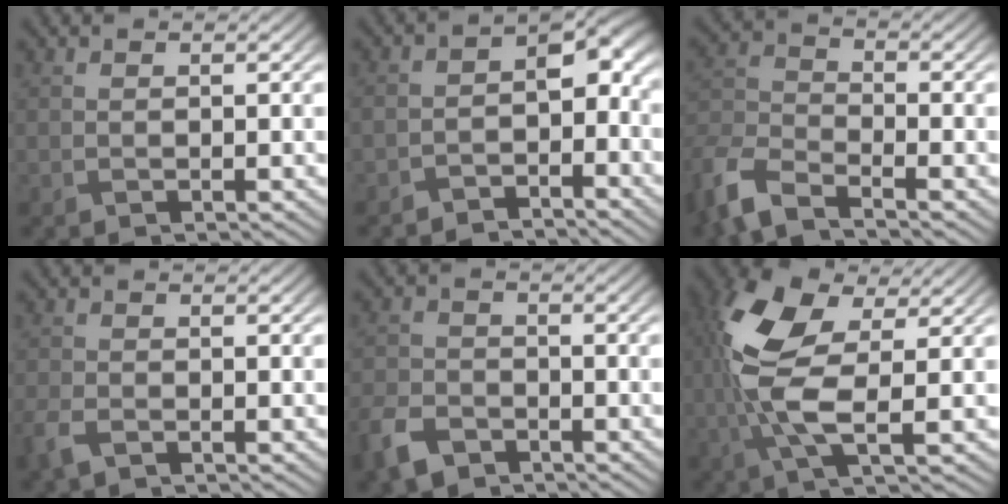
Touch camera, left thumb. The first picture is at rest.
{"total": 5.8, "force": [-3.5, 2.7, 3.9], "torque": [-0.049, -0.004, -0.071]}
{"total": 7.6, "force": [-6.2, 2.5, 3.6], "torque": [-0.088, -0.014, -0.141]}
{"total": 2.9, "force": [-1.9, 1.4, 1.6], "torque": [-0.045, -0.013, -0.046]}
{"total": 5.2, "force": [-3.7, 3.0, 2.2], "torque": [-0.058, -0.010, -0.083]}
{"total": 11.0, "force": [1.6, 5.4, 9.5], "torque": [-0.228, 0.005, 0.025]}